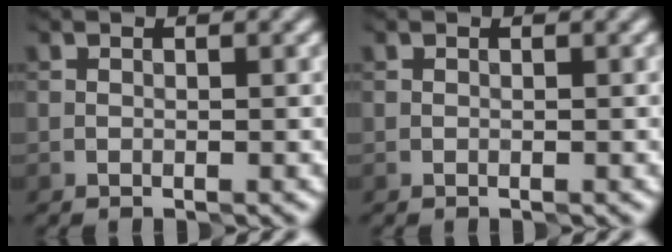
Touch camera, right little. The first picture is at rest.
{"total": 0.0}